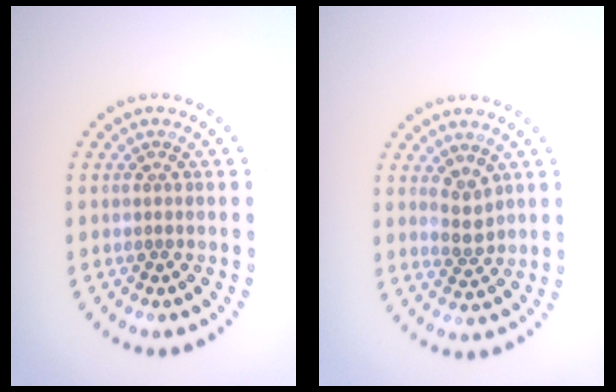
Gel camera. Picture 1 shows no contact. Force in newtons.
{"total": 2.0, "press": 1.8, "slide": 0.9}